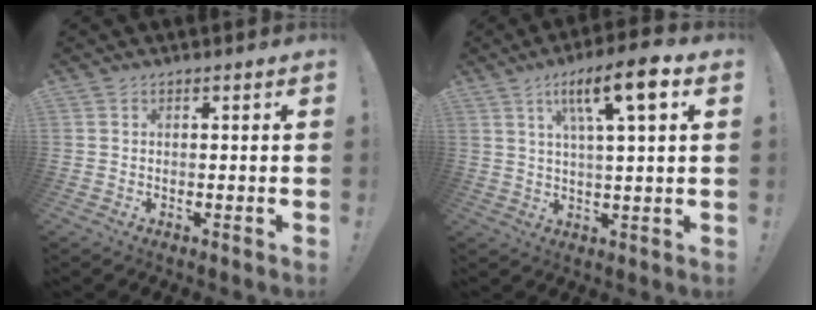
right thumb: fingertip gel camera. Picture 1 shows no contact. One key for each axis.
{"total": 11.7, "fx": 4.6, "fy": 2.3, "fz": 10.5, "tx": -0.165, "ty": -0.011, "tz": 0.067}